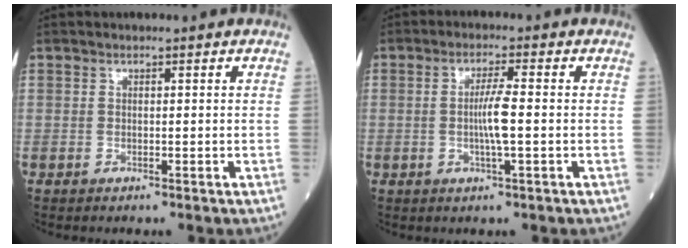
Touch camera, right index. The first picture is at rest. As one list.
[{"total": 4.3, "force": [-0.6, -0.1, 4.2], "torque": [-0.083, -0.002, -0.011]}]